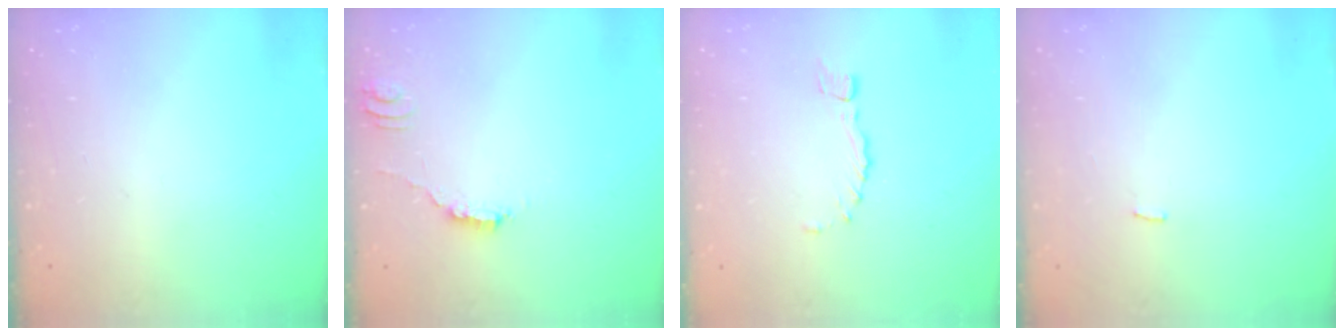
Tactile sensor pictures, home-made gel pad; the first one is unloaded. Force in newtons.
{"total": 2.9, "press": 2.8, "slide": 0.4}
{"total": 1.2, "press": 1.2, "slide": 0.3}
{"total": 1.5, "press": 1.4, "slide": 0.3}